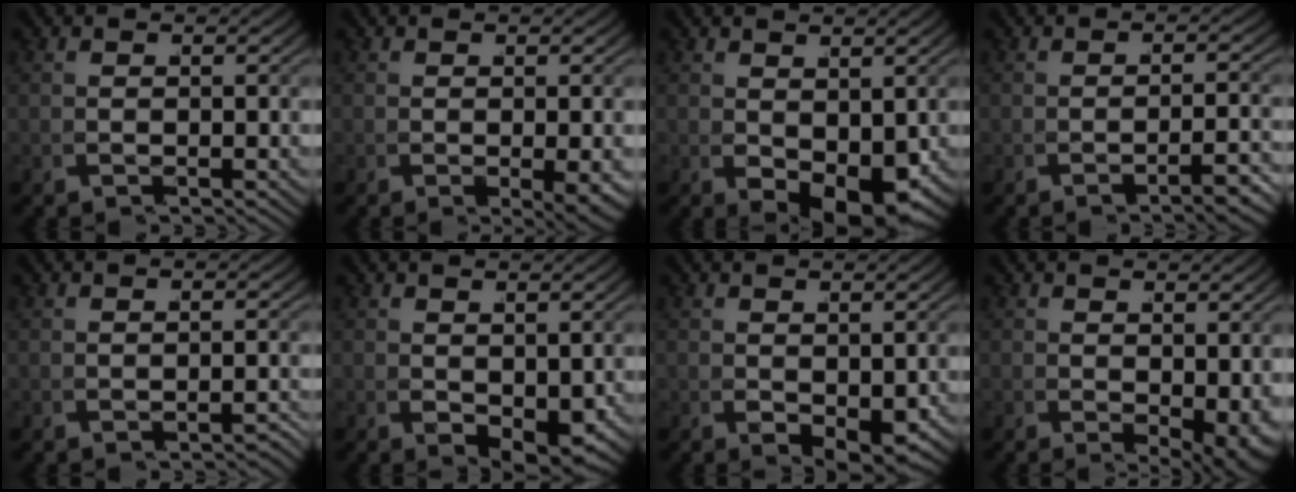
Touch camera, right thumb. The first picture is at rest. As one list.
[{"total": 1.6, "force": [-0.5, 0.0, 1.6], "torque": [-0.018, -0.005, -0.004]}, {"total": 4.8, "force": [-0.8, 2.4, 4.0], "torque": [-0.078, -0.022, 0.001]}, {"total": 2.4, "force": [-1.9, -0.9, 1.0], "torque": [-0.028, 0.002, -0.031]}, {"total": 1.3, "force": [-1.3, -0.1, -0.2], "torque": [-0.015, -0.008, -0.017]}, {"total": 2.2, "force": [-0.1, 1.0, 2.0], "torque": [-0.037, -0.013, 0.009]}, {"total": 1.8, "force": [0.0, 0.7, 1.7], "torque": [-0.032, -0.010, 0.008]}, {"total": 2.4, "force": [0.0, 0.9, 2.2], "torque": [-0.033, -0.014, 0.012]}]